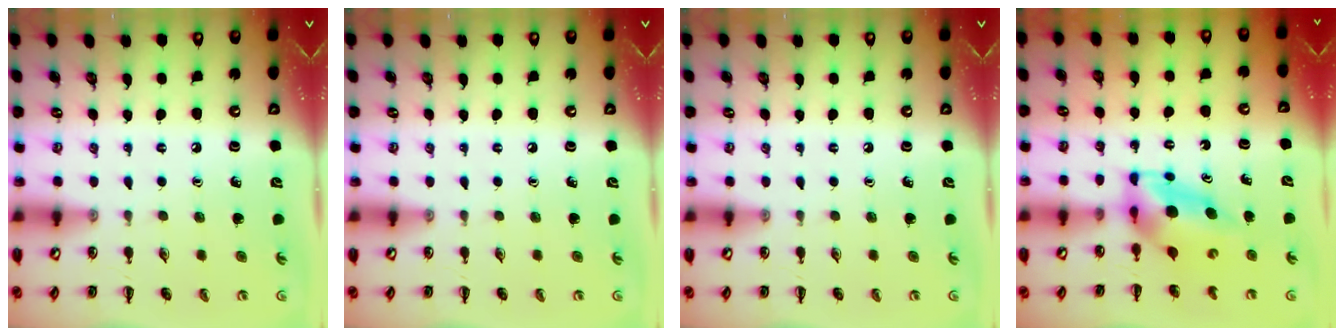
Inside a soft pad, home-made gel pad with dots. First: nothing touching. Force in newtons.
{"total": 0.0}
{"total": 0.0}
{"total": 5.4, "press": 5.3, "slide": 0.9}